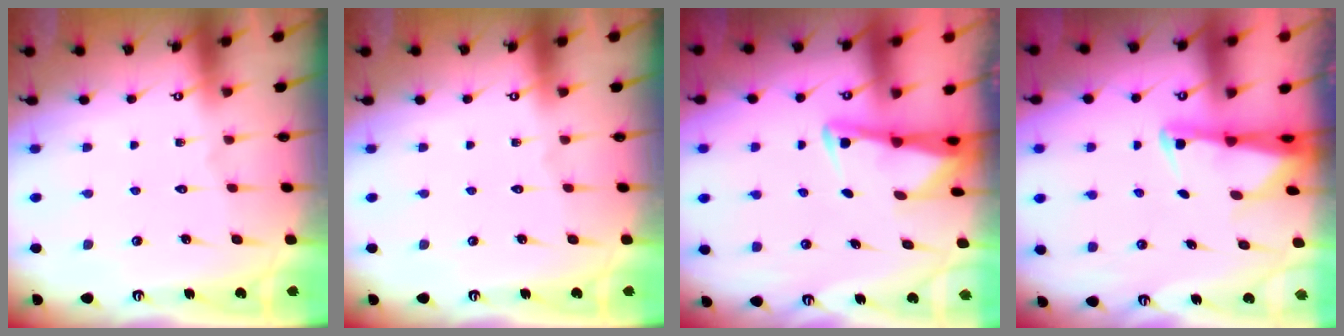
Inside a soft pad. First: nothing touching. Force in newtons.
{"total": 0.0}
{"total": 2.9, "press": 2.8, "slide": 0.4}
{"total": 2.4, "press": 2.4, "slide": 0.5}